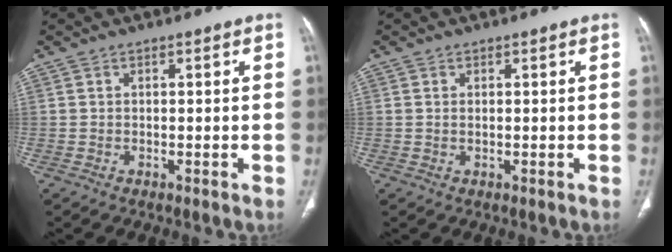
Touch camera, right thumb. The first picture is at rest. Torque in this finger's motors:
{"motor_torque": [-0.31, -0.10, -0.44, 0.35, -0.05]}